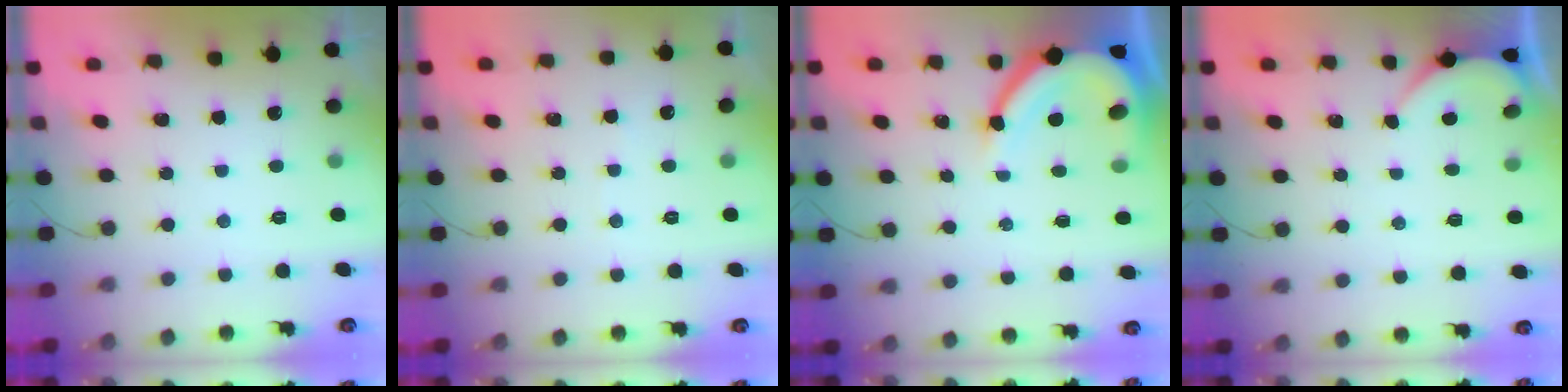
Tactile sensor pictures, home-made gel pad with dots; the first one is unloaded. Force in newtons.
{"total": 1.8, "press": 1.7, "slide": 0.2}
{"total": 9.6, "press": 9.5, "slide": 1.1}
{"total": 1.7, "press": 1.7, "slide": 0.2}